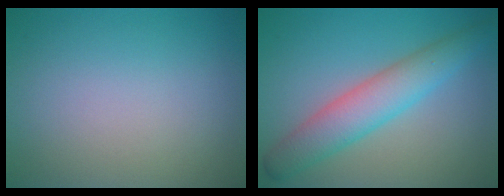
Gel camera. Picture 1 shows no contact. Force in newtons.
{"total": 4.9, "press": 4.9, "slide": 0.0}